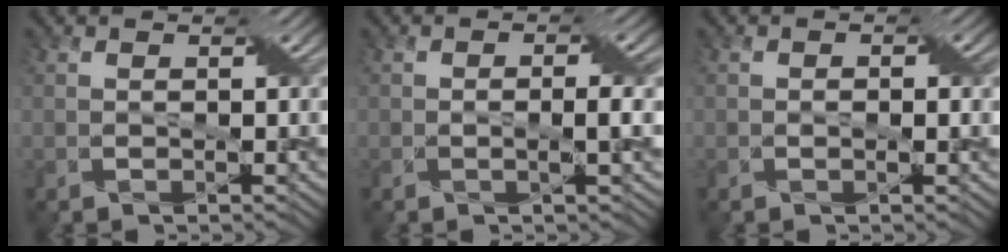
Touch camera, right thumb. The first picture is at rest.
{"total": 2.5, "force": [-0.3, 0.5, 2.4], "torque": [-0.040, 0.003, -0.006]}
{"total": 1.7, "force": [-0.1, 0.9, 1.4], "torque": [-0.018, -0.001, -0.003]}